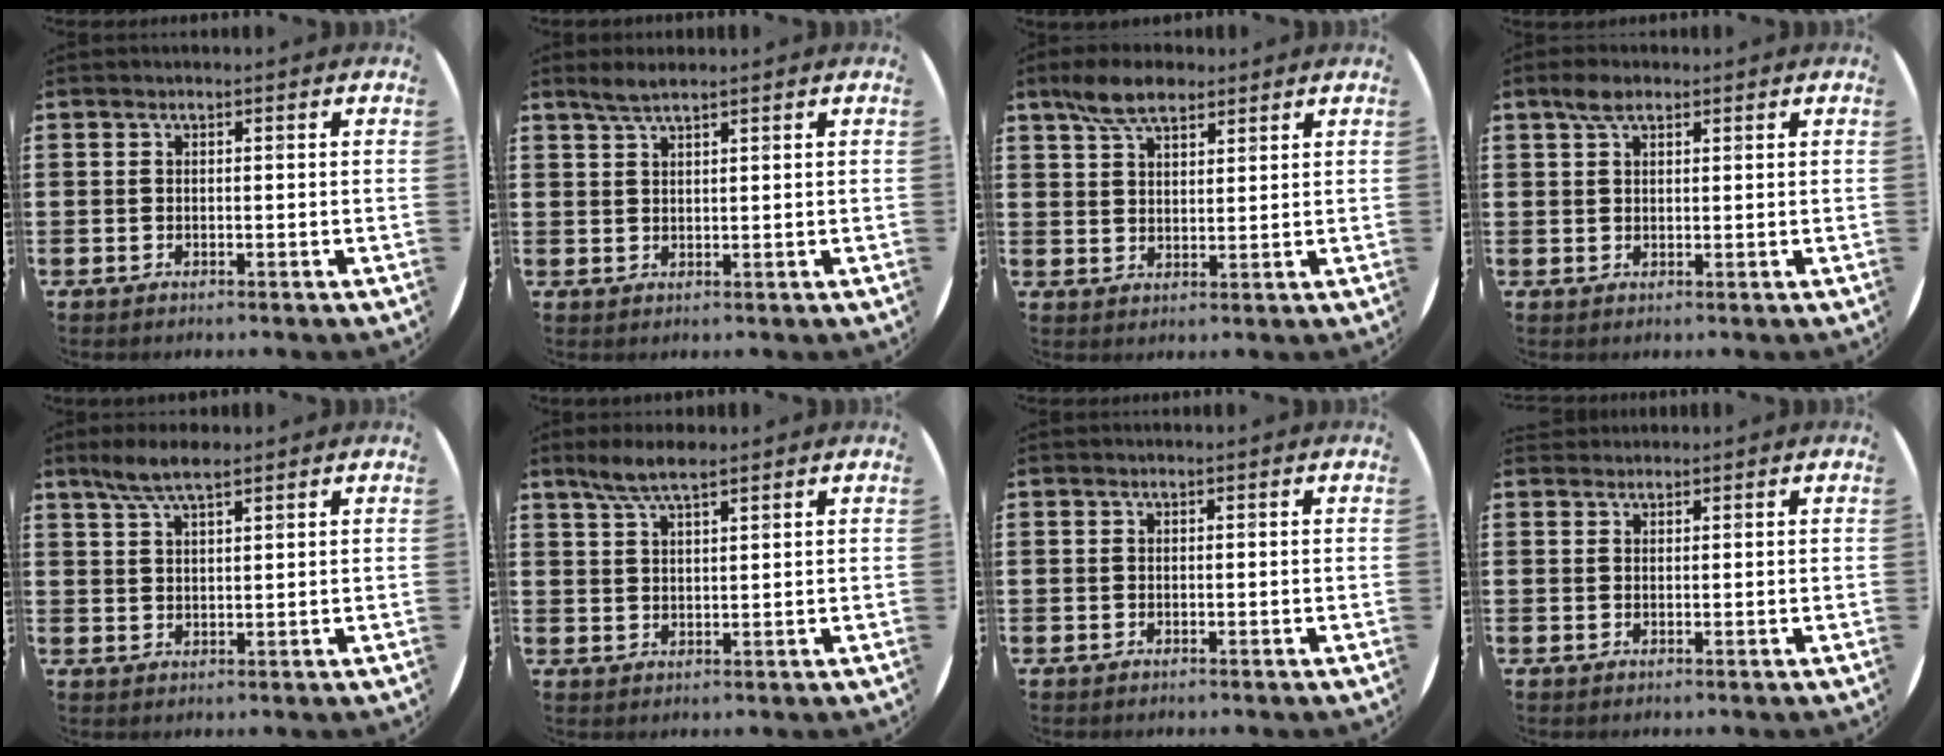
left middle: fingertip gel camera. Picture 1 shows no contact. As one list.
[{"total": 2.3, "force": [2.0, 0.2, 1.2], "torque": [-0.025, 0.003, 0.035]}, {"total": 6.5, "force": [5.0, 2.7, 3.1], "torque": [-0.075, 0.003, 0.094]}, {"total": 3.0, "force": [2.0, 1.4, 1.7], "torque": [-0.030, 0.005, 0.034]}, {"total": 5.0, "force": [3.9, 1.2, 2.9], "torque": [-0.066, 0.001, 0.069]}, {"total": 4.9, "force": [3.8, 1.1, 2.8], "torque": [-0.063, 0.000, 0.069]}, {"total": 0.0}, {"total": 0.9, "force": [0.9, 0.3, -0.1], "torque": [0.001, 0.002, 0.018]}]